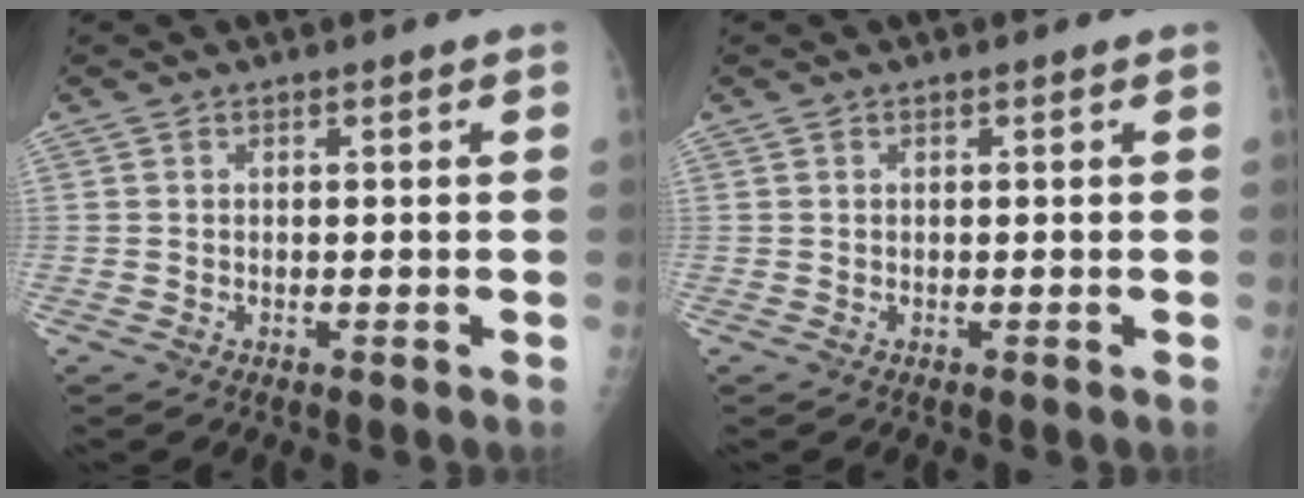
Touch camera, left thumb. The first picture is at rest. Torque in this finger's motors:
{"motor_torque": [0.17, 0.01, -0.04, -0.06, -0.01]}